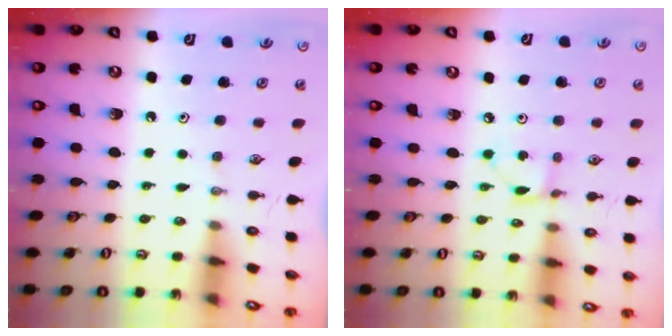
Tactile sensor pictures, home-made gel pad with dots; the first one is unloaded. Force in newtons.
{"total": 2.0, "press": 2.0, "slide": 0.1}